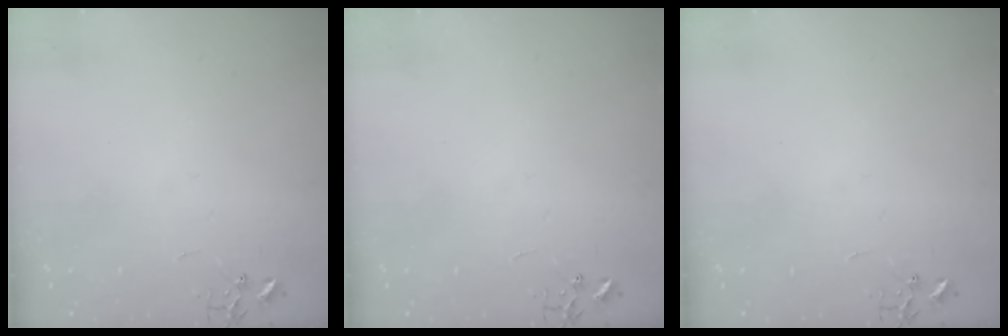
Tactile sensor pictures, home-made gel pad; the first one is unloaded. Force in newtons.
{"total": 0.0}
{"total": 0.0}